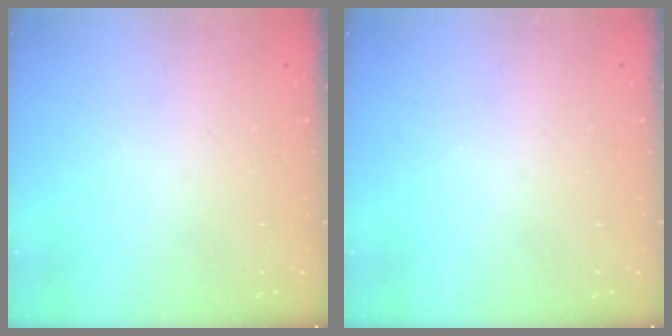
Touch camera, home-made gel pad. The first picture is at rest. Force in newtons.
{"total": 0.0}